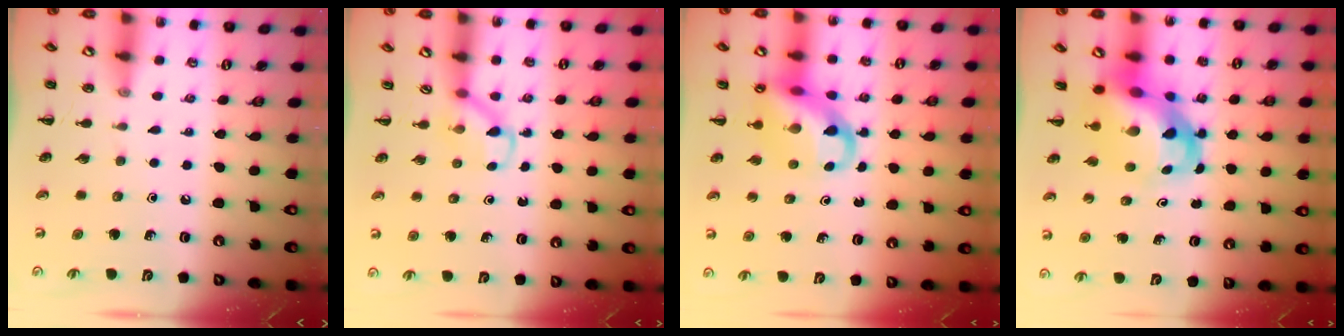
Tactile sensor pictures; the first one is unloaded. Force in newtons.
{"total": 3.5, "press": 3.2, "slide": 1.4}
{"total": 12.0, "press": 11.6, "slide": 3.0}
{"total": 7.9, "press": 7.6, "slide": 2.3}